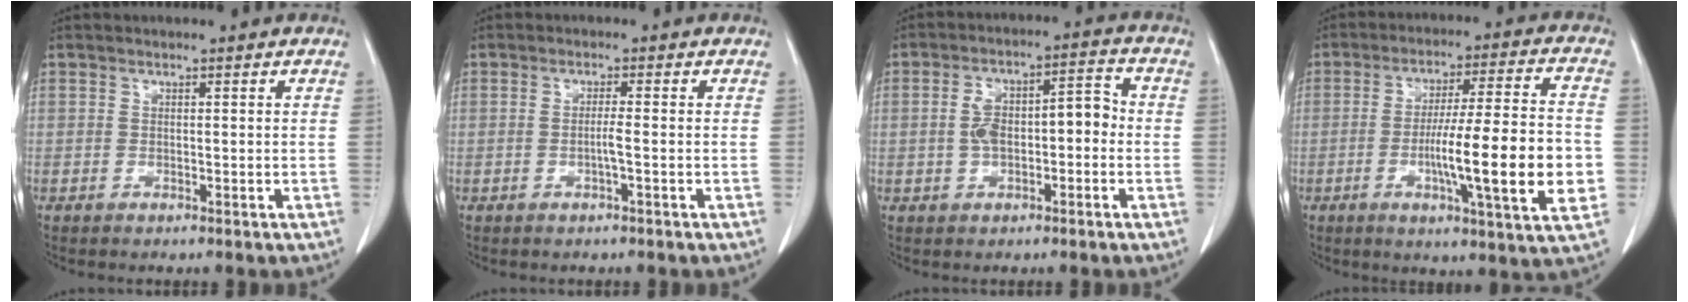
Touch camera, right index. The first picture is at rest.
{"total": 1.8, "force": [-0.5, -0.2, 1.7], "torque": [-0.032, 0.000, -0.010]}
{"total": 8.0, "force": [-0.9, 3.6, 7.0], "torque": [-0.128, 0.041, -0.014]}
{"total": 16.8, "force": [-3.4, 0.6, 16.4], "torque": [-0.241, -0.002, -0.054]}